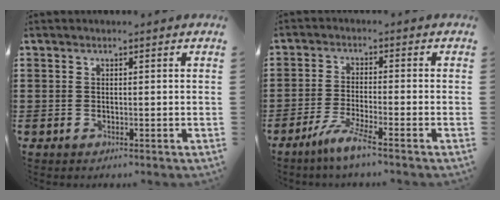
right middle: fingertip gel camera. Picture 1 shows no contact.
{"total": 5.0, "force": [-3.7, -0.1, 3.4], "torque": [-0.084, -0.016, -0.070]}